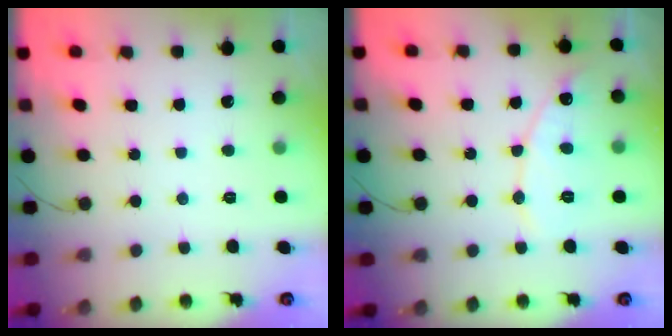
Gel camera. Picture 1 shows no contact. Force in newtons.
{"total": 8.7, "press": 8.7, "slide": 0.9}